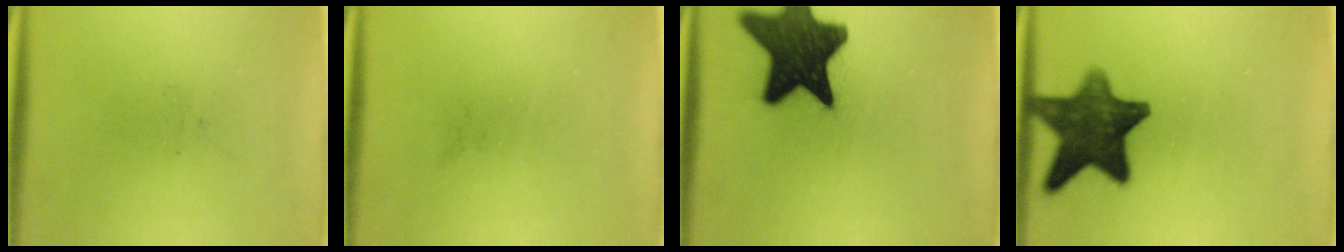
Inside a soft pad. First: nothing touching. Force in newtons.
{"total": 0.0}
{"total": 15.9}
{"total": 12.3}